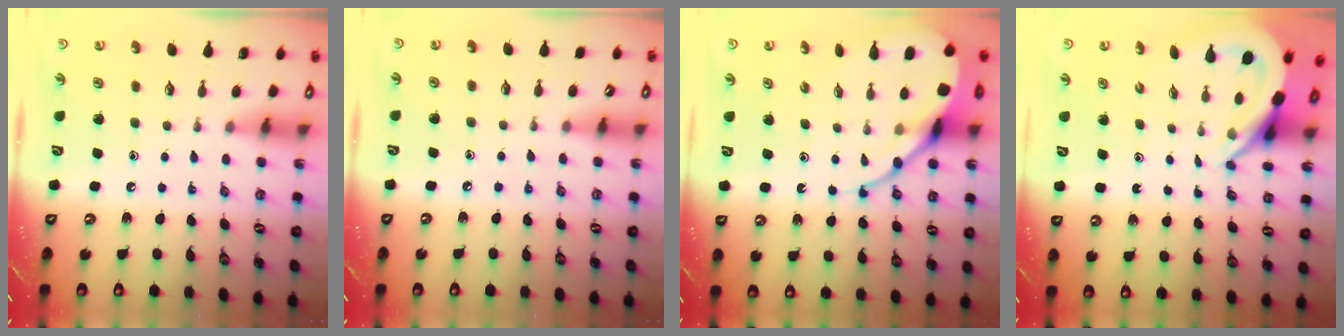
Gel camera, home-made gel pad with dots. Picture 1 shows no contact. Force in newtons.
{"total": 2.8, "press": 2.8, "slide": 0.4}
{"total": 10.6, "press": 10.6, "slide": 1.0}
{"total": 5.3, "press": 5.2, "slide": 0.5}